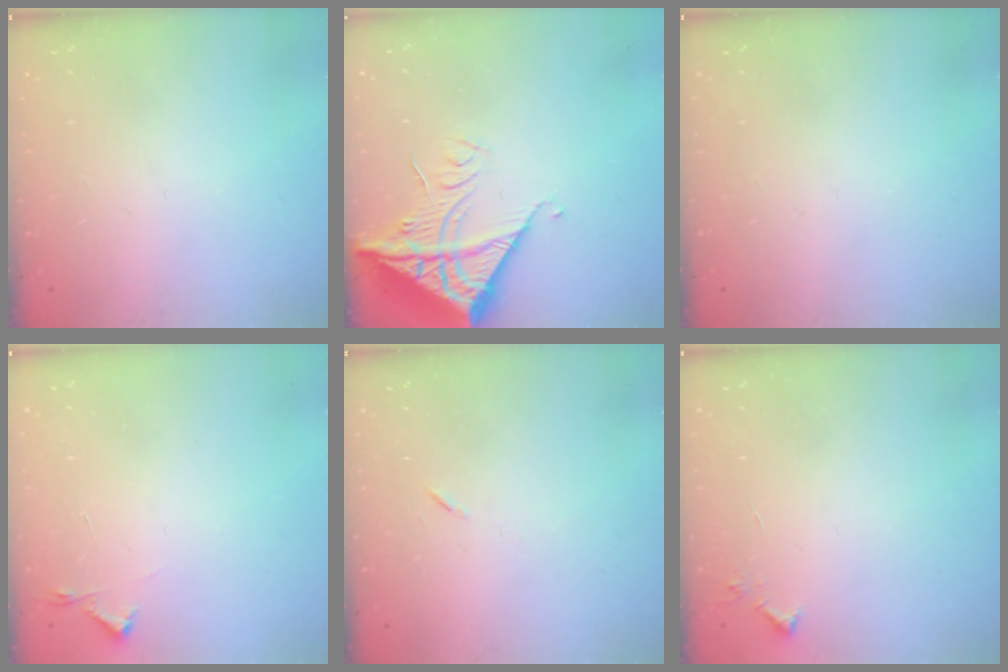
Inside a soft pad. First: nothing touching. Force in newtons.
{"total": 15.7, "press": 15.6, "slide": 1.8}
{"total": 0.0}
{"total": 2.7, "press": 2.6, "slide": 0.4}
{"total": 4.9, "press": 4.5, "slide": 1.9}
{"total": 3.8, "press": 3.8, "slide": 0.5}